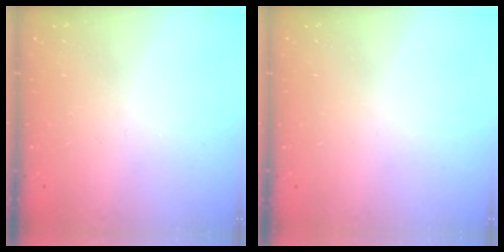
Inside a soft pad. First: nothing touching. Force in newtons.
{"total": 0.0}